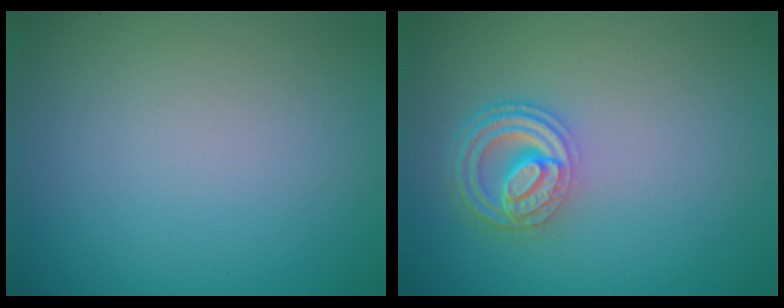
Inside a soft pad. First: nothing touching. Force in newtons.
{"total": 4.5, "press": 3.4, "slide": 3.0}